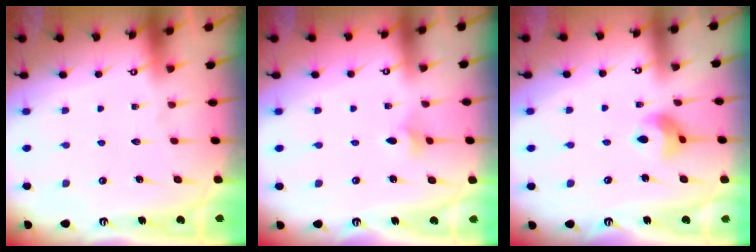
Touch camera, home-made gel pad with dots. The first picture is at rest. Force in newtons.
{"total": 2.8, "press": 2.8, "slide": 0.6}
{"total": 7.9, "press": 7.9, "slide": 0.4}